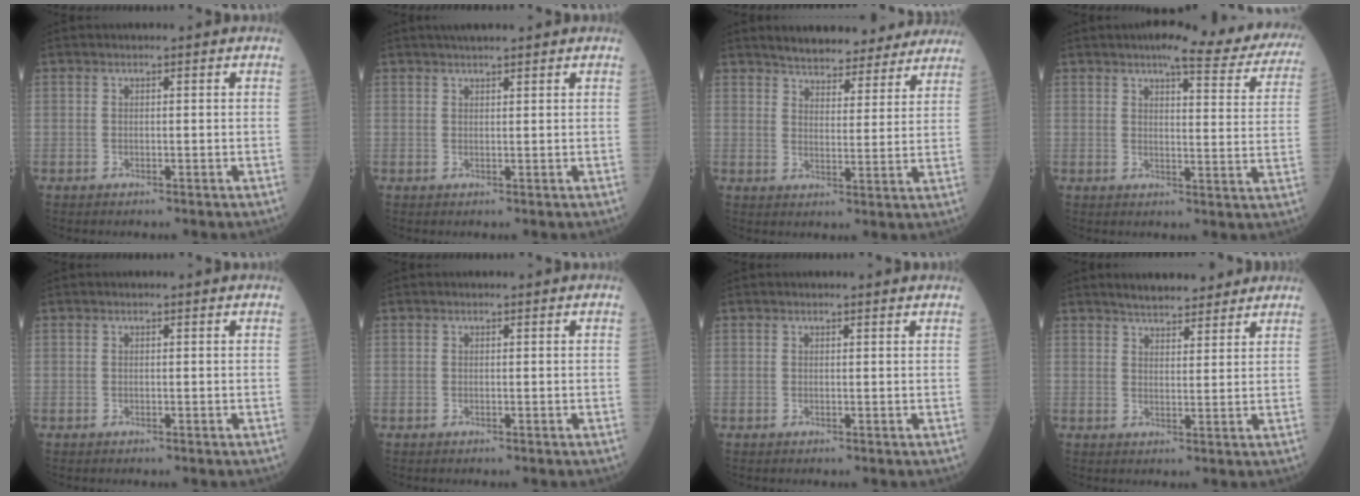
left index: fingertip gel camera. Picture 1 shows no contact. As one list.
[{"total": 4.2, "force": [3.5, 0.3, 2.2], "torque": [-0.029, 0.024, 0.052]}, {"total": 16.3, "force": [14.9, 4.3, 5.0], "torque": [-0.044, 0.006, 0.185]}, {"total": 16.8, "force": [14.4, 3.2, 8.0], "torque": [-0.080, -0.018, 0.150]}, {"total": 0.0}, {"total": 0.0}, {"total": 1.1, "force": [1.1, -0.1, 0.2], "torque": [-0.015, -0.003, 0.009]}, {"total": 7.7, "force": [6.8, 2.1, 2.9], "torque": [-0.039, 0.016, 0.100]}]